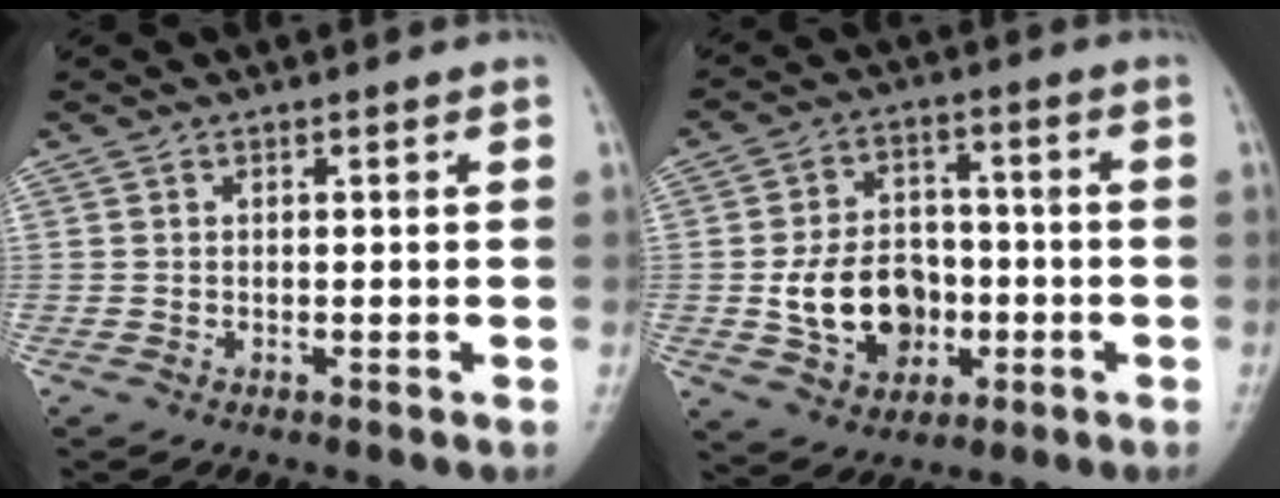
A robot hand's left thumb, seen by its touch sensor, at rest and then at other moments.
{"total": 12.6, "force": [-2.4, 9.7, 7.7], "torque": [-0.094, 0.019, -0.036]}